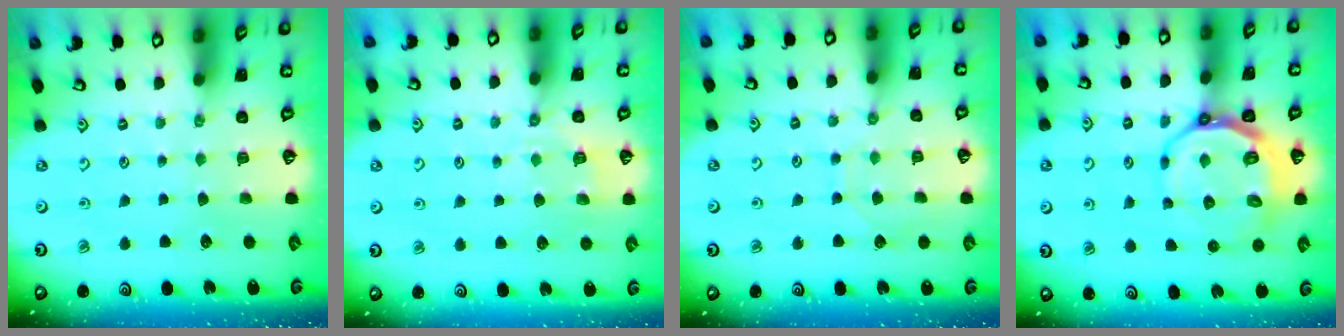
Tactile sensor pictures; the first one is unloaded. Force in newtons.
{"total": 4.8, "press": 4.5, "slide": 1.5}
{"total": 5.6, "press": 5.6, "slide": 0.5}
{"total": 13.5, "press": 13.0, "slide": 3.7}